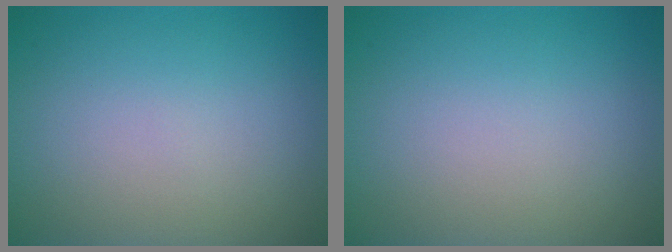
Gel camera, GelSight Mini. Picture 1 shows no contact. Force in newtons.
{"total": 0.0}